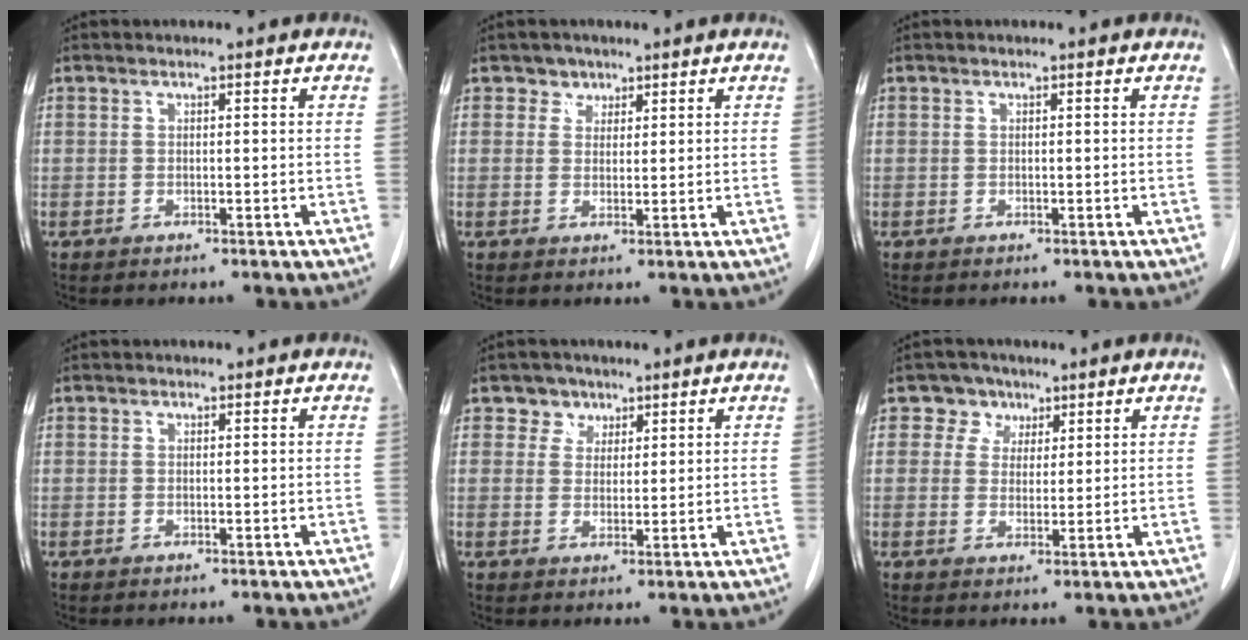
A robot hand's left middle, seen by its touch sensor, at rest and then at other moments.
{"total": 2.1, "force": [1.3, 1.6, -0.1], "torque": [0.009, 0.000, 0.016]}
{"total": 0.0}
{"total": 0.0}
{"total": 3.1, "force": [1.9, 2.4, -0.1], "torque": [0.009, 0.003, 0.027]}
{"total": 3.9, "force": [2.1, 3.3, 0.2], "torque": [-0.001, 0.007, 0.033]}